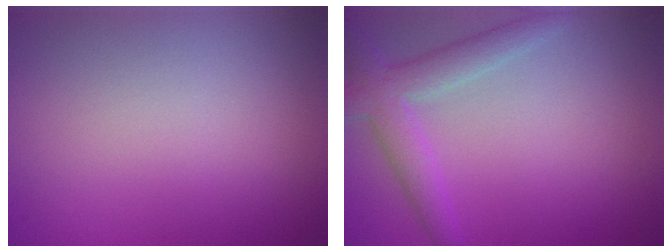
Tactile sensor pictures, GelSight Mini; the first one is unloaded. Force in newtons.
{"total": 3.5, "press": 3.5, "slide": 0.1}